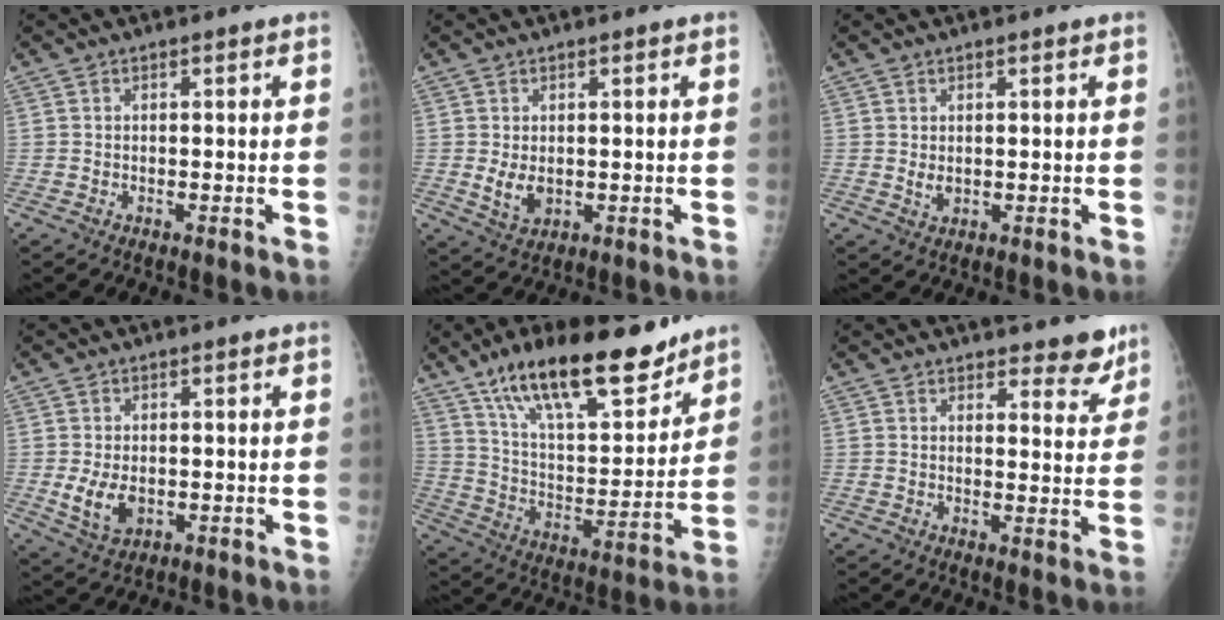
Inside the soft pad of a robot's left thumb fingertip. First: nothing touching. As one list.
[{"total": 4.0, "force": [0.1, 2.7, 2.9], "torque": [-0.045, -0.010, 0.011]}, {"total": 1.8, "force": [0.5, 1.2, 1.3], "torque": [-0.019, -0.007, 0.013]}, {"total": 6.0, "force": [-0.8, 3.9, 4.4], "torque": [-0.076, -0.011, -0.004]}, {"total": 22.8, "force": [16.1, 7.9, 14.1], "torque": [-0.194, -0.068, 0.273]}, {"total": 5.4, "force": [4.5, 2.4, 1.8], "torque": [0.009, -0.034, 0.053]}]